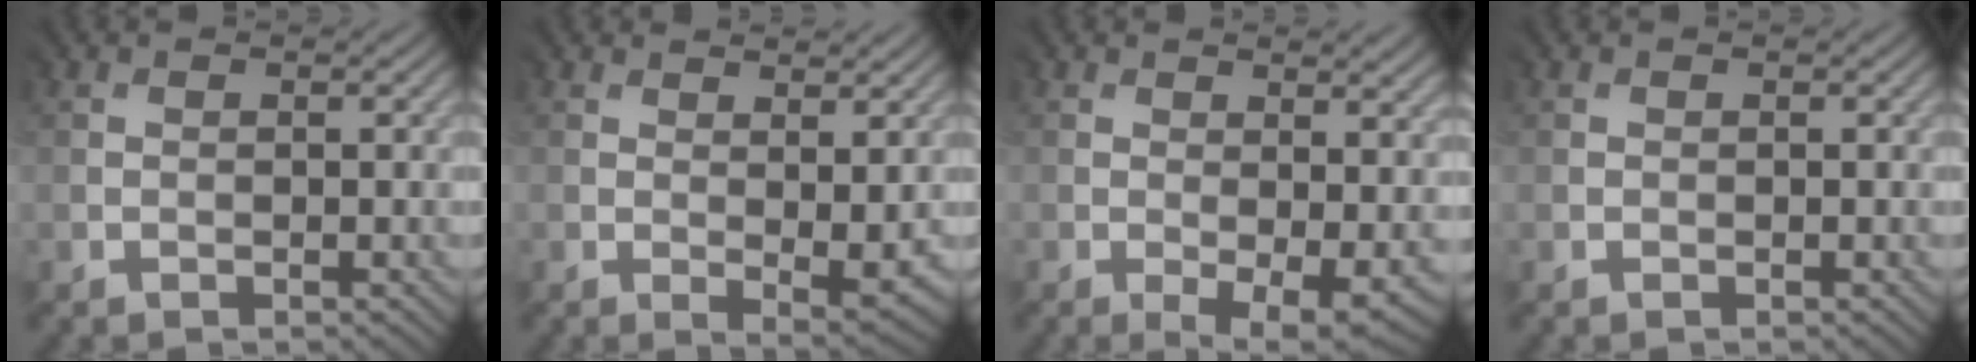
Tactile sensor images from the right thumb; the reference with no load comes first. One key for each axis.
{"total": 3.9, "fx": 1.4, "fy": 1.2, "fz": 3.4, "tx": -0.055, "ty": -0.008, "tz": 0.029}
{"total": 8.1, "fx": -0.8, "fy": 3.2, "fz": 7.4, "tx": -0.099, "ty": -0.018, "tz": 0.002}
{"total": 0.0}